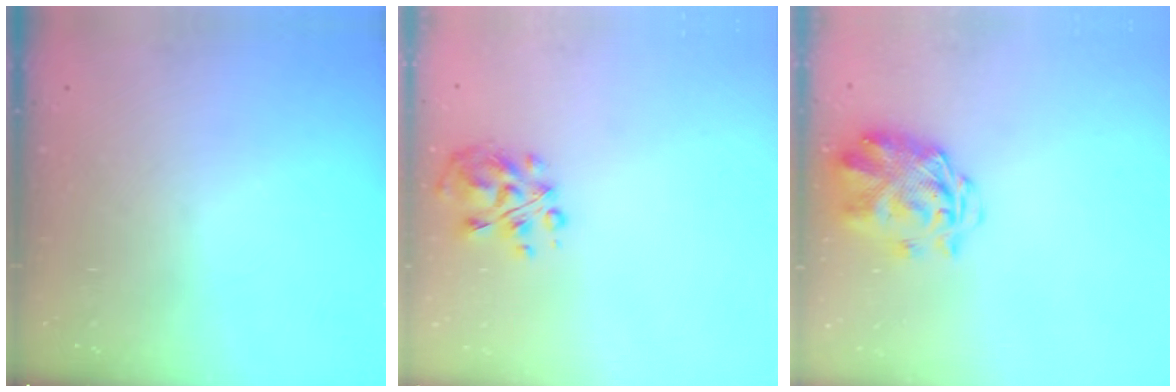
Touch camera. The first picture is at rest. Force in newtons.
{"total": 7.1, "press": 7.0, "slide": 1.4}
{"total": 3.4, "press": 3.0, "slide": 1.6}